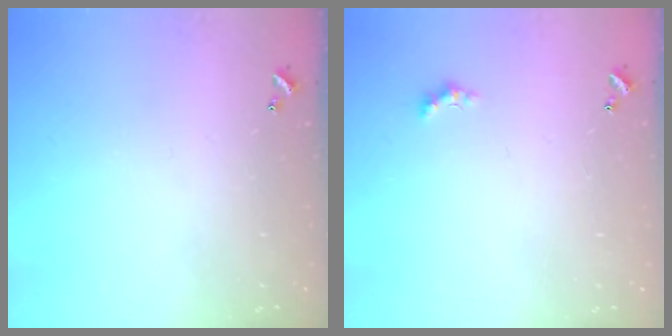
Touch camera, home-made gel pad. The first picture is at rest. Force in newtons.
{"total": 1.5, "press": 1.4, "slide": 0.6}